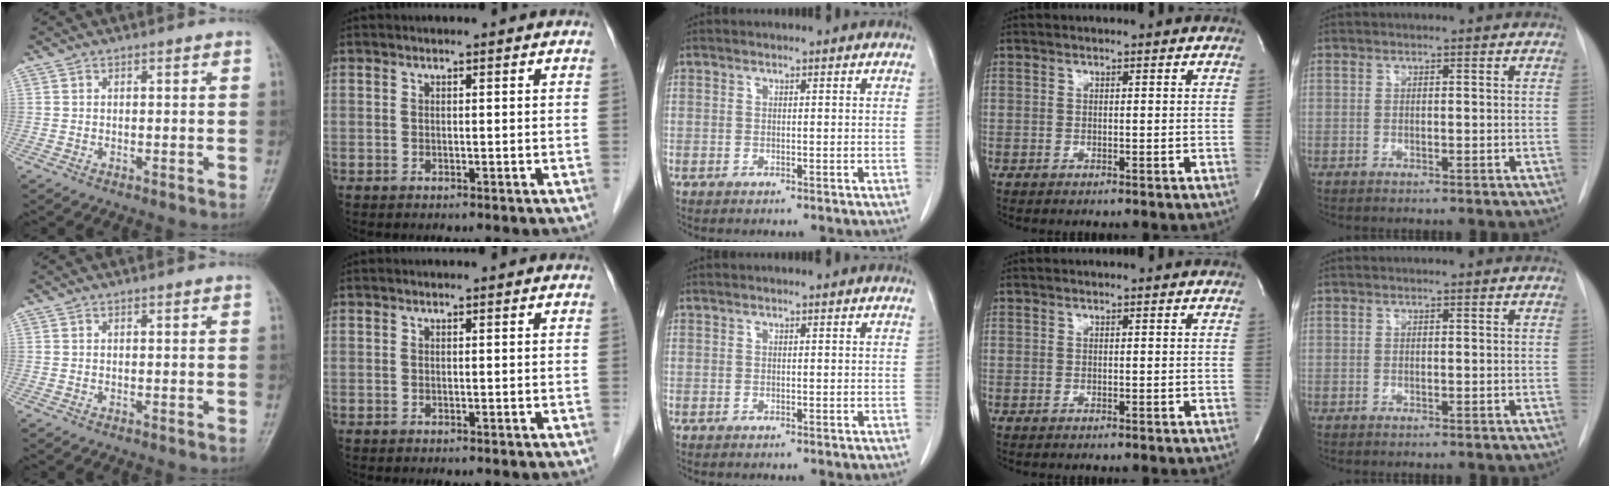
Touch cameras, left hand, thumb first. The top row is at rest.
{}